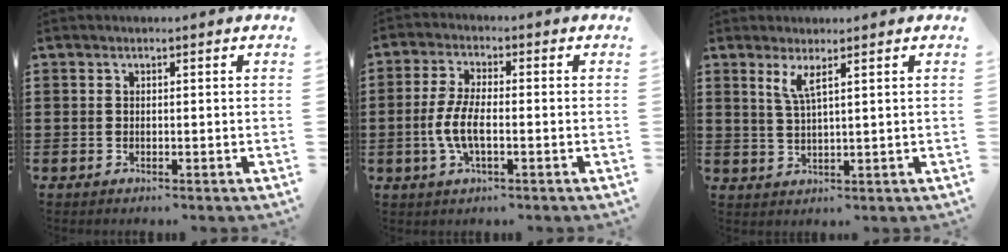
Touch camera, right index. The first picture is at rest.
{"total": 5.7, "force": [-1.4, 2.0, 5.2], "torque": [-0.125, -0.008, -0.034]}
{"total": 3.1, "force": [1.8, 0.3, 2.5], "torque": [-0.056, 0.000, 0.030]}